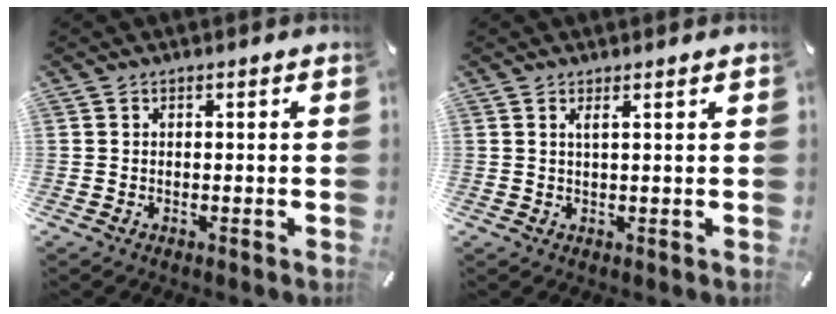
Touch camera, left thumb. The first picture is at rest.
{"total": 1.8, "force": [0.9, 0.0, 1.6], "torque": [-0.033, -0.001, 0.015]}